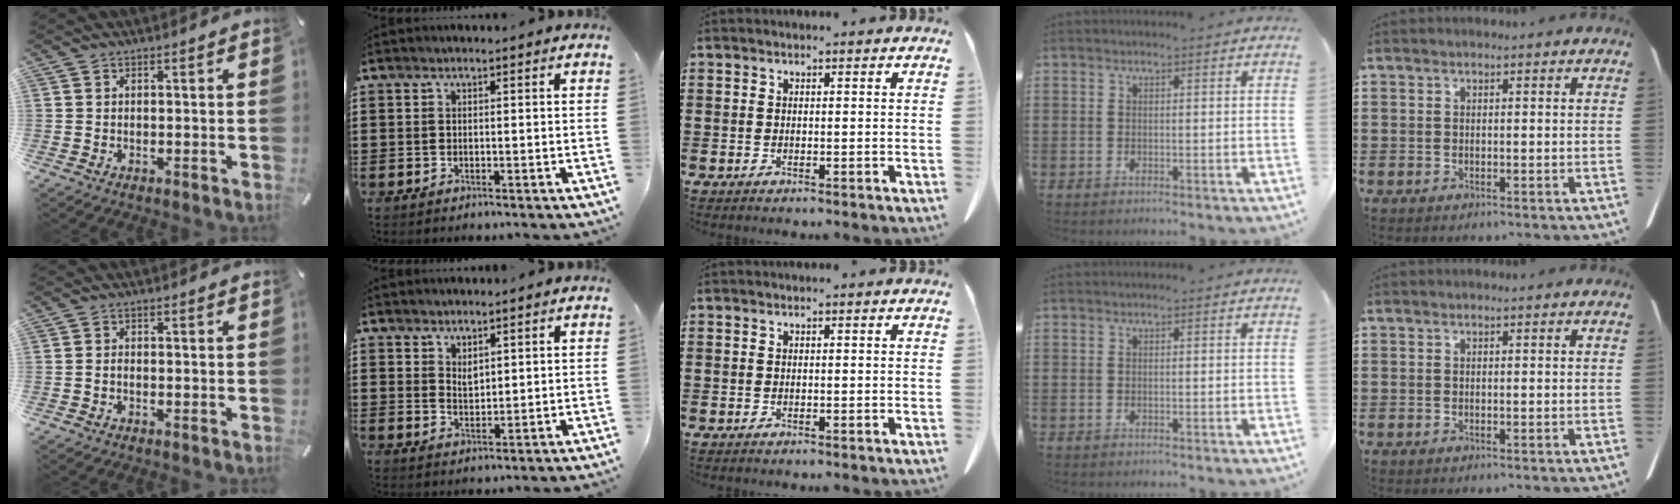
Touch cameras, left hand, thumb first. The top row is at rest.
{"thumb": {"total": 0.7, "force": [-0.4, 0.3, 0.6], "torque": [-0.012, -0.001, -0.007]}, "index": {"total": 2.1, "force": [1.8, 0.9, 0.6], "torque": [-0.007, -0.001, 0.031]}}